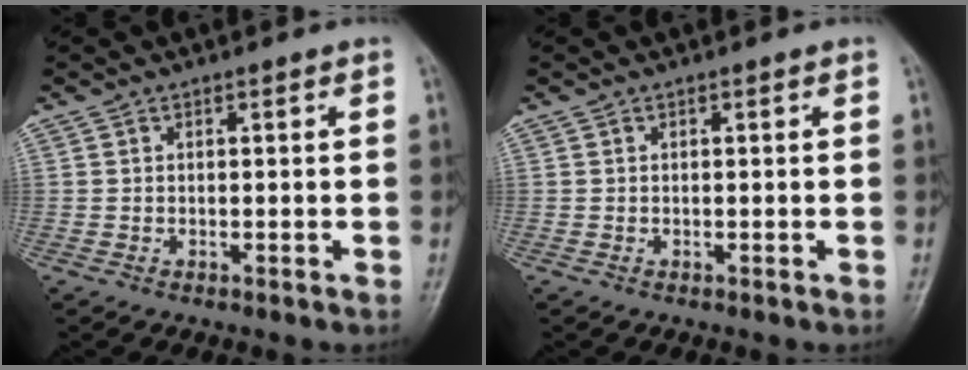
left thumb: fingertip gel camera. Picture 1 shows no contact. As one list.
[{"total": 0.0}]